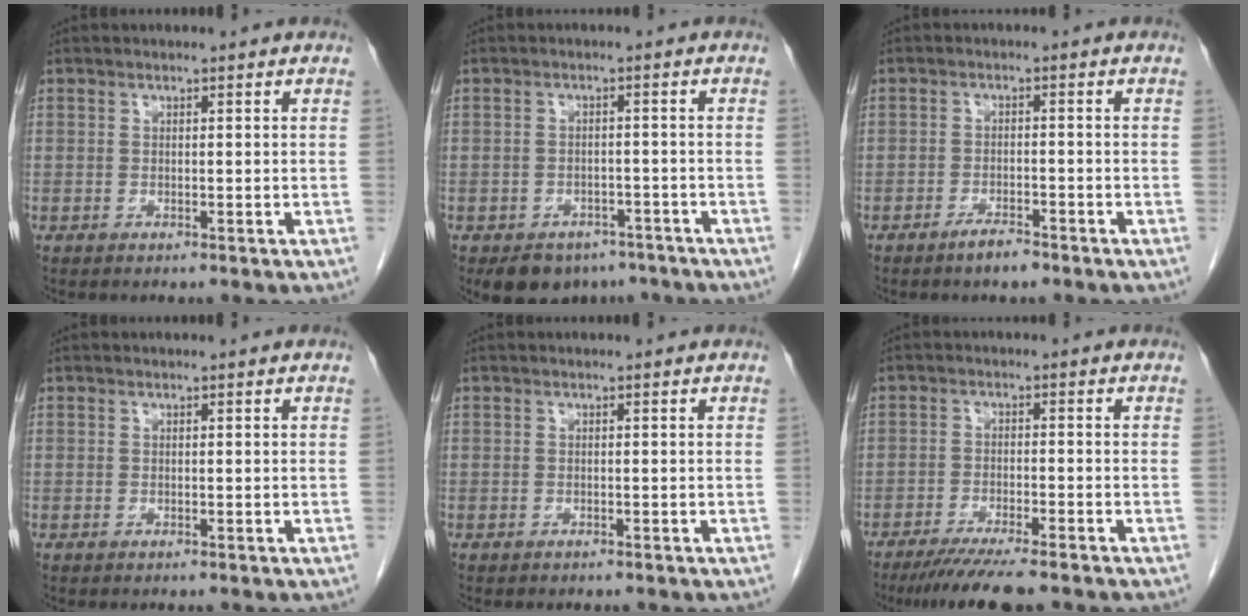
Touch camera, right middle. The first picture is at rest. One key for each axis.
{"total": 7.2, "fx": -5.4, "fy": 4.4, "fz": 1.9, "tx": -0.022, "ty": 0.004, "tz": -0.073}
{"total": 2.8, "fx": -2.2, "fy": 0.5, "fz": 1.6, "tx": -0.035, "ty": -0.003, "tz": -0.038}
{"total": 0.0}
{"total": 0.0}
{"total": 8.0, "fx": -6.4, "fy": 0.4, "fz": 4.8, "tx": -0.076, "ty": -0.021, "tz": -0.104}